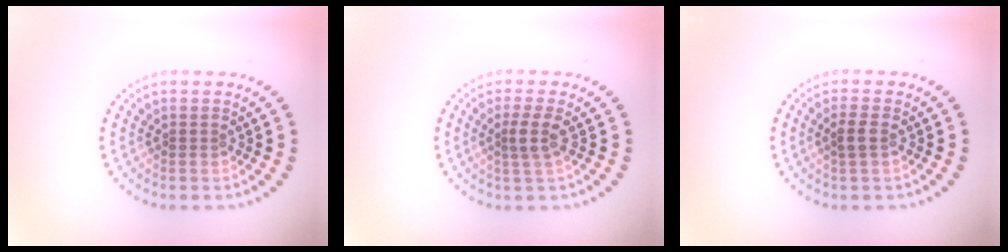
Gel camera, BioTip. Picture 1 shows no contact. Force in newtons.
{"total": 1.9, "press": 1.5, "slide": 1.2}
{"total": 1.3, "press": 1.3, "slide": 0.3}